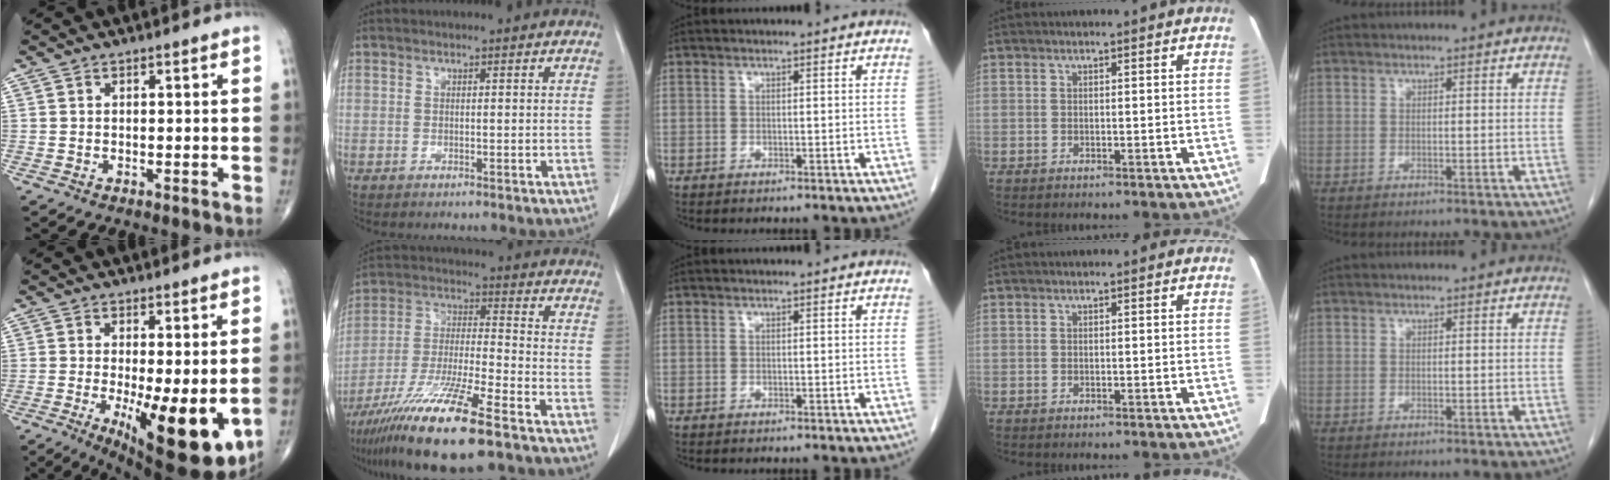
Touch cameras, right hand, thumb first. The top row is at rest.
{"thumb": {"total": 15.2, "force": [-3.2, 4.8, 14.0], "torque": [-0.190, -0.030, -0.031]}, "index": {"total": 17.0, "force": [-10.9, 1.2, 13.0], "torque": [-0.260, -0.046, -0.201]}}